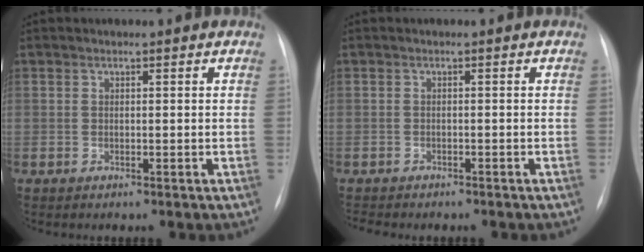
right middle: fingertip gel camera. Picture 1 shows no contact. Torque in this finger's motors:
{"motor_torque": [0.62, -0.77, 0.08, 0.04]}